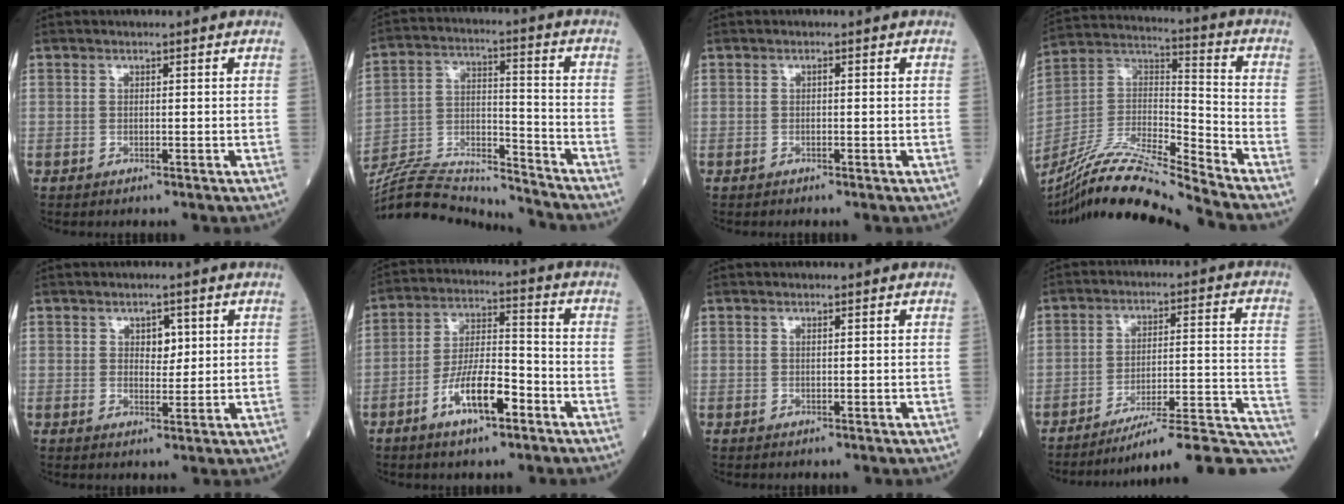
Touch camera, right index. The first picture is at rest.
{"total": 18.1, "force": [-17.7, 1.4, 4.0], "torque": [-0.080, 0.022, -0.294]}
{"total": 0.0}
{"total": 19.1, "force": [-17.4, -1.3, 7.7], "torque": [-0.159, 0.010, -0.321]}
{"total": 2.8, "force": [1.0, 1.7, 1.9], "torque": [-0.021, 0.000, 0.014]}
{"total": 9.6, "force": [-4.8, 2.6, 7.9], "torque": [-0.152, 0.005, -0.088]}
{"total": 0.0}
{"total": 21.9, "force": [-20.3, 0.0, 8.0], "torque": [-0.030, 0.021, -0.274]}